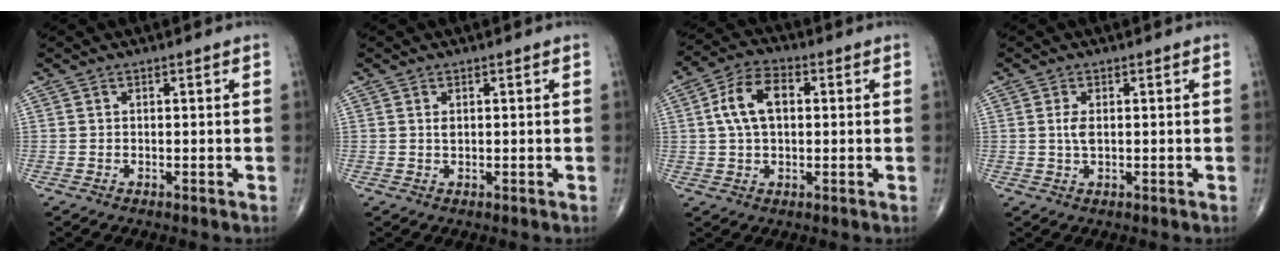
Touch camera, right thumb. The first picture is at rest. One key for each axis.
{"total": 0.9, "fx": 0.3, "fy": 0.5, "fz": 0.7, "tx": -0.011, "ty": -0.001, "tz": 0.007}
{"total": 9.0, "fx": 1.4, "fy": 5.4, "fz": 7.1, "tx": -0.131, "ty": 0.019, "tz": 0.024}
{"total": 2.4, "fx": 0.3, "fy": 1.1, "fz": 2.1, "tx": -0.045, "ty": 0.000, "tz": 0.008}